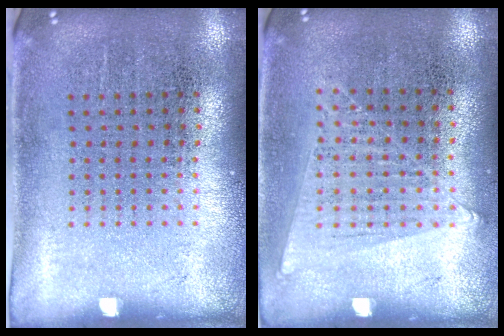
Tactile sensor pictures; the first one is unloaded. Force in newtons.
{"total": 1.0, "press": 0.9, "slide": 0.4}